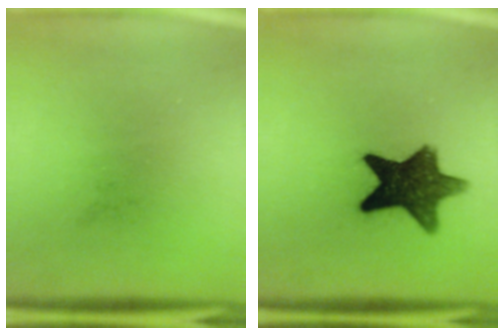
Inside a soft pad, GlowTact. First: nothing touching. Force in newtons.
{"total": 11.4}